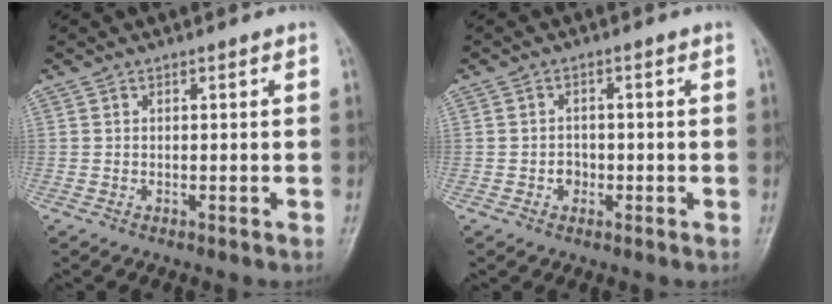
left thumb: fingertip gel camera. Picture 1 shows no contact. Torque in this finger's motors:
{"motor_torque": [0.01, 0.02, 0.39, 0.31, 0.00]}